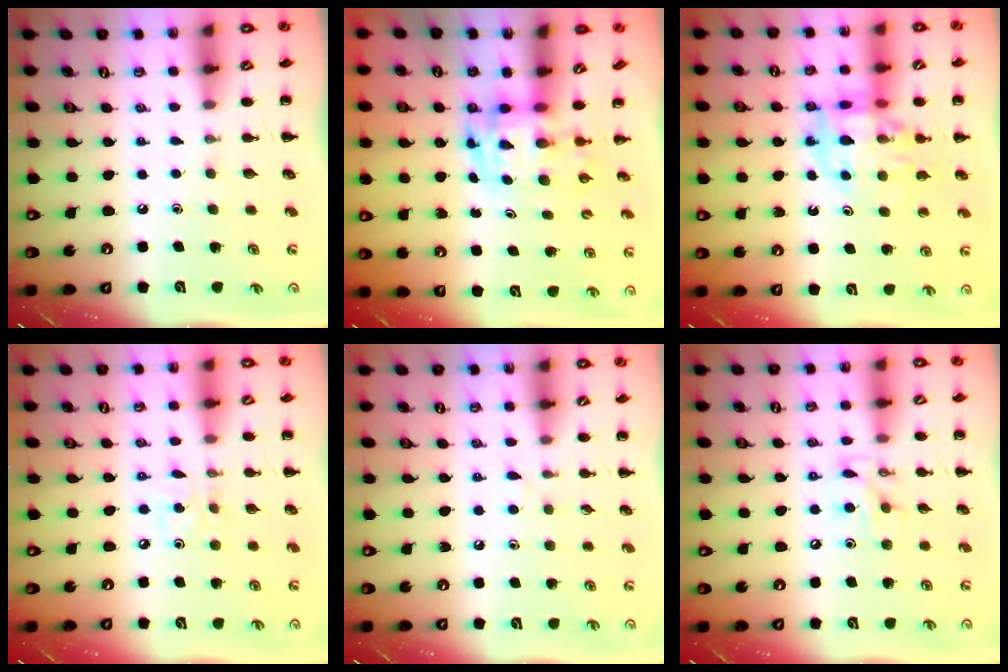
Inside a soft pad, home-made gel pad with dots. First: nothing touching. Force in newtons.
{"total": 3.5, "press": 3.5, "slide": 0.6}
{"total": 12.8, "press": 12.5, "slide": 3.1}
{"total": 2.8, "press": 2.7, "slide": 0.9}
{"total": 3.9, "press": 3.5, "slide": 1.7}
{"total": 8.7, "press": 8.6, "slide": 0.6}